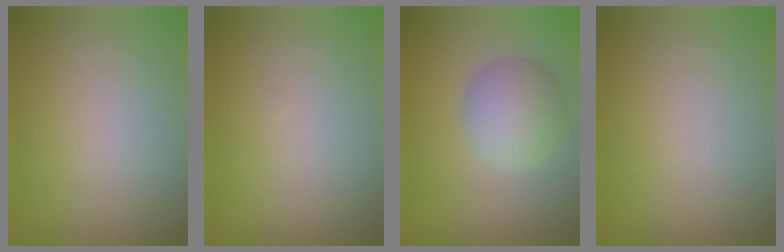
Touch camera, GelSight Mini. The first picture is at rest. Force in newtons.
{"total": 0.0}
{"total": 4.8, "press": 4.8, "slide": 0.3}
{"total": 0.0}